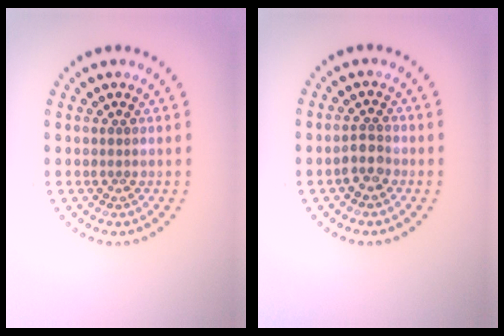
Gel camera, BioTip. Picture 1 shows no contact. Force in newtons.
{"total": 1.9, "press": 1.7, "slide": 0.9}